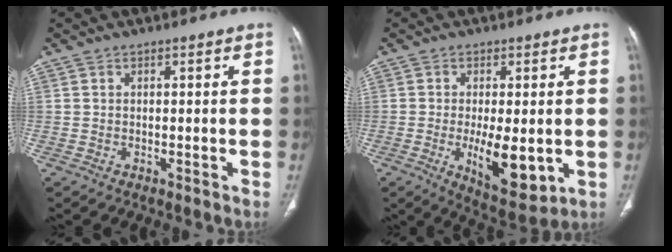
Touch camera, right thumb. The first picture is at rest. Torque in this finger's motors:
{"motor_torque": [1.93, 1.78, 0.03, 0.06, 0.26]}